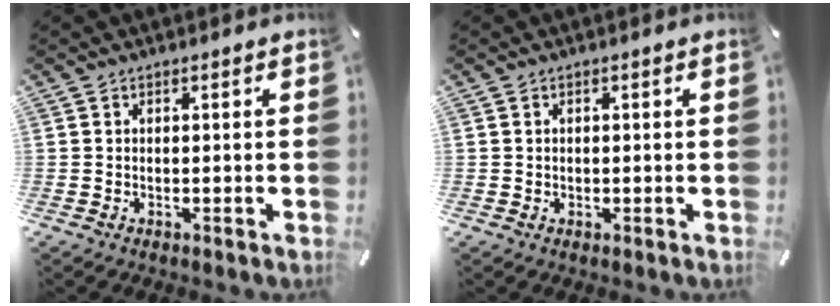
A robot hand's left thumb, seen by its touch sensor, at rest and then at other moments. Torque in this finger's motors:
{"motor_torque": [-0.14, -0.36, -0.01, 0.07, -0.03]}